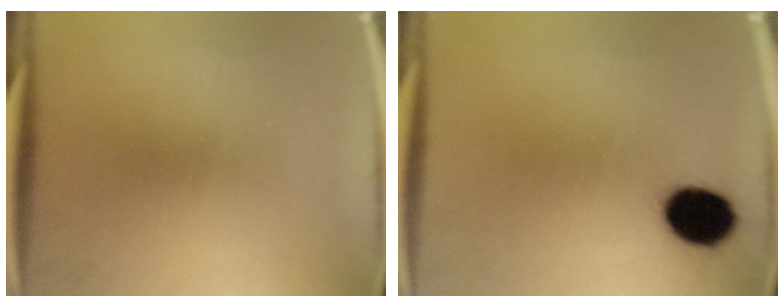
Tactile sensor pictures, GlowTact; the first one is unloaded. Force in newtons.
{"total": 10.6}